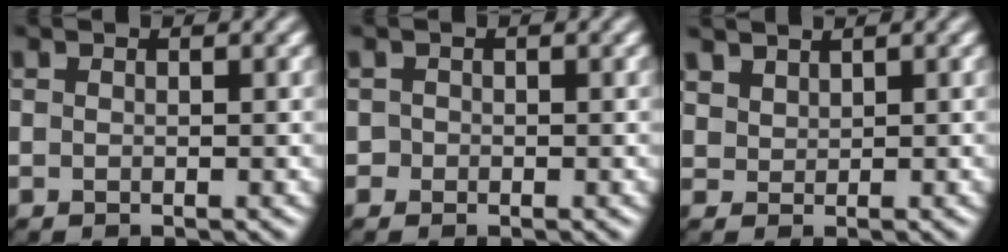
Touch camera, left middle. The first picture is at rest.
{"total": 0.7, "force": [-0.2, 0.6, -0.1], "torque": [0.008, -0.002, -0.006]}
{"total": 1.9, "force": [1.7, 0.7, 0.2], "torque": [-0.013, -0.004, 0.048]}